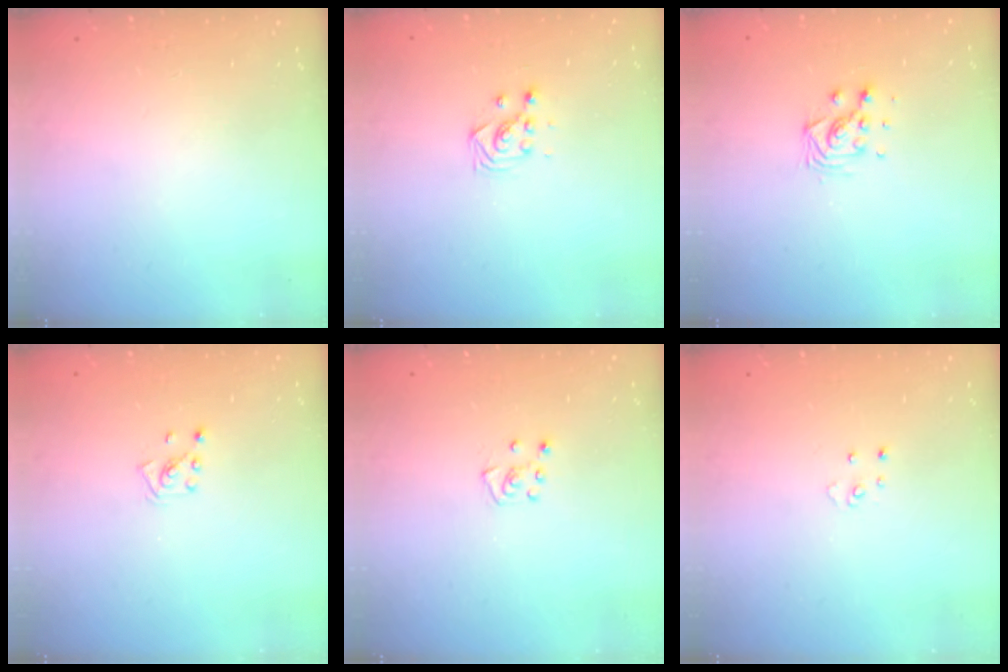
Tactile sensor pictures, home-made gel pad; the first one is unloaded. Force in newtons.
{"total": 2.9, "press": 2.9, "slide": 0.4}
{"total": 7.3, "press": 7.3, "slide": 0.5}
{"total": 2.1, "press": 2.0, "slide": 0.3}
{"total": 3.7, "press": 3.6, "slide": 0.4}
{"total": 3.2, "press": 3.2, "slide": 0.3}